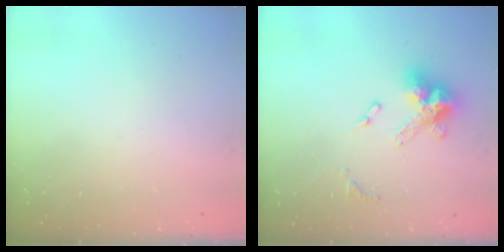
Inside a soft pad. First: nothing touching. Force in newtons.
{"total": 12.1, "press": 12.0, "slide": 1.1}